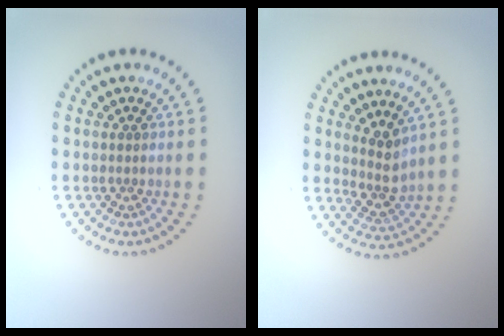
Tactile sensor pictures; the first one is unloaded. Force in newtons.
{"total": 2.6, "press": 2.0, "slide": 1.6}